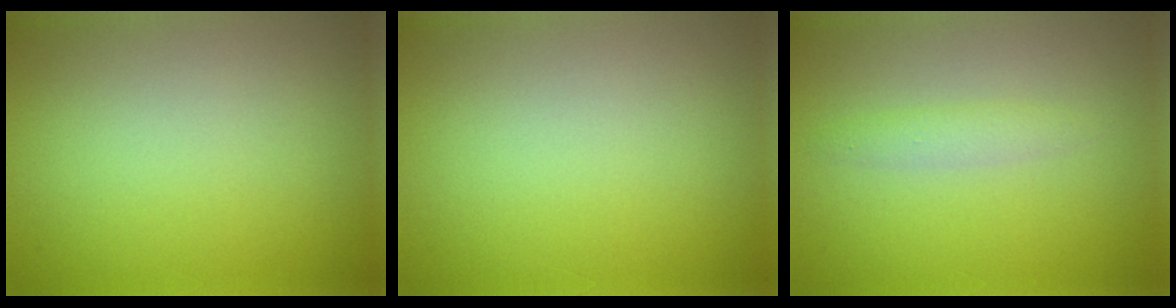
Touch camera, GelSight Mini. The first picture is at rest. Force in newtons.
{"total": 0.0}
{"total": 1.4, "press": 1.4, "slide": 0.0}